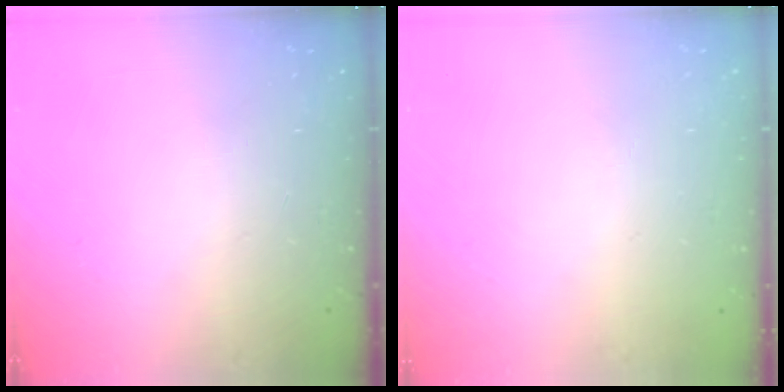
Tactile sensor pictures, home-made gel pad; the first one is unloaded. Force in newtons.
{"total": 0.0}